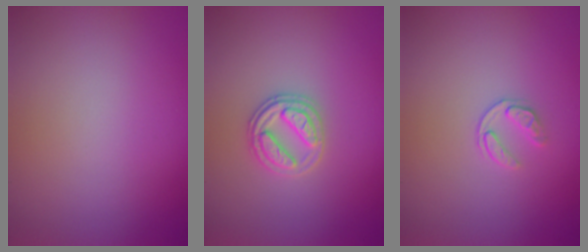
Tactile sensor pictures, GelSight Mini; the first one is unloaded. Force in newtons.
{"total": 2.7, "press": 2.6, "slide": 0.5}
{"total": 1.3, "press": 0.8, "slide": 1.1}